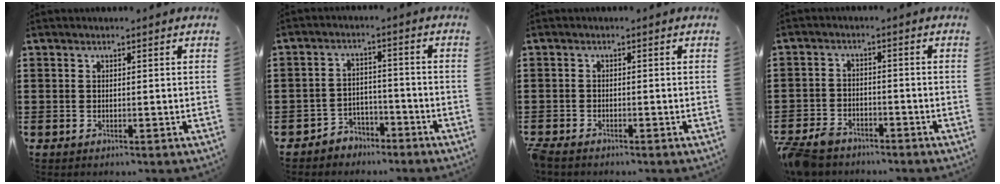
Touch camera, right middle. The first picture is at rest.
{"total": 3.7, "force": [-3.4, 1.5, -0.1], "torque": [-0.010, 0.004, -0.072]}
{"total": 1.2, "force": [-1.2, 0.2, 0.3], "torque": [-0.017, -0.004, -0.025]}
{"total": 4.1, "force": [-3.8, 1.4, 0.9], "torque": [-0.038, -0.003, -0.082]}